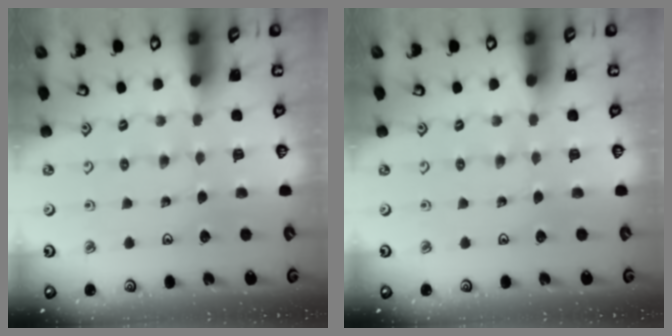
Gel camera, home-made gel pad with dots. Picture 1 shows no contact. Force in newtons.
{"total": 0.0}